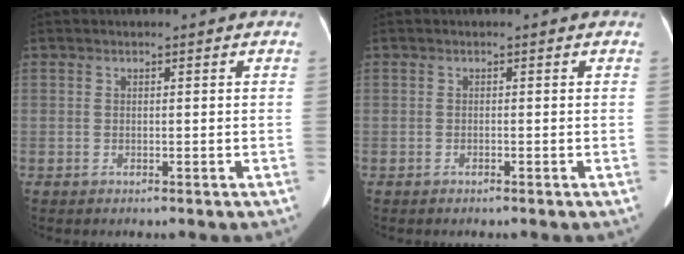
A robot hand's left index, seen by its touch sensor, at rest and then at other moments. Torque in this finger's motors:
{"motor_torque": [-0.17, -0.06, -0.01, -0.01]}